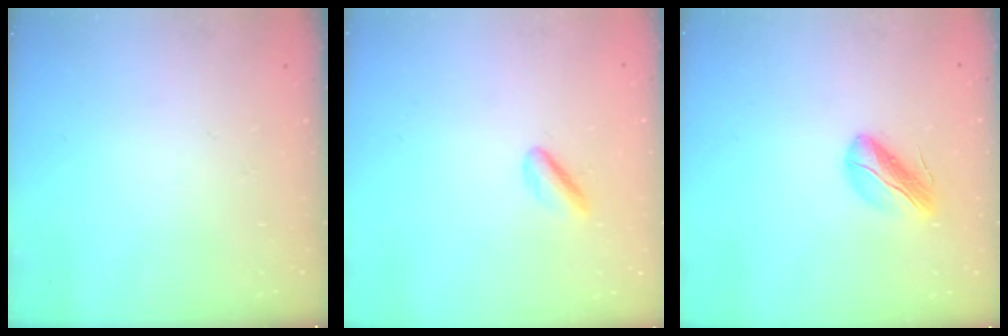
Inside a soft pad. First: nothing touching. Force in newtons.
{"total": 2.9, "press": 2.8, "slide": 0.8}
{"total": 8.0, "press": 7.8, "slide": 2.0}